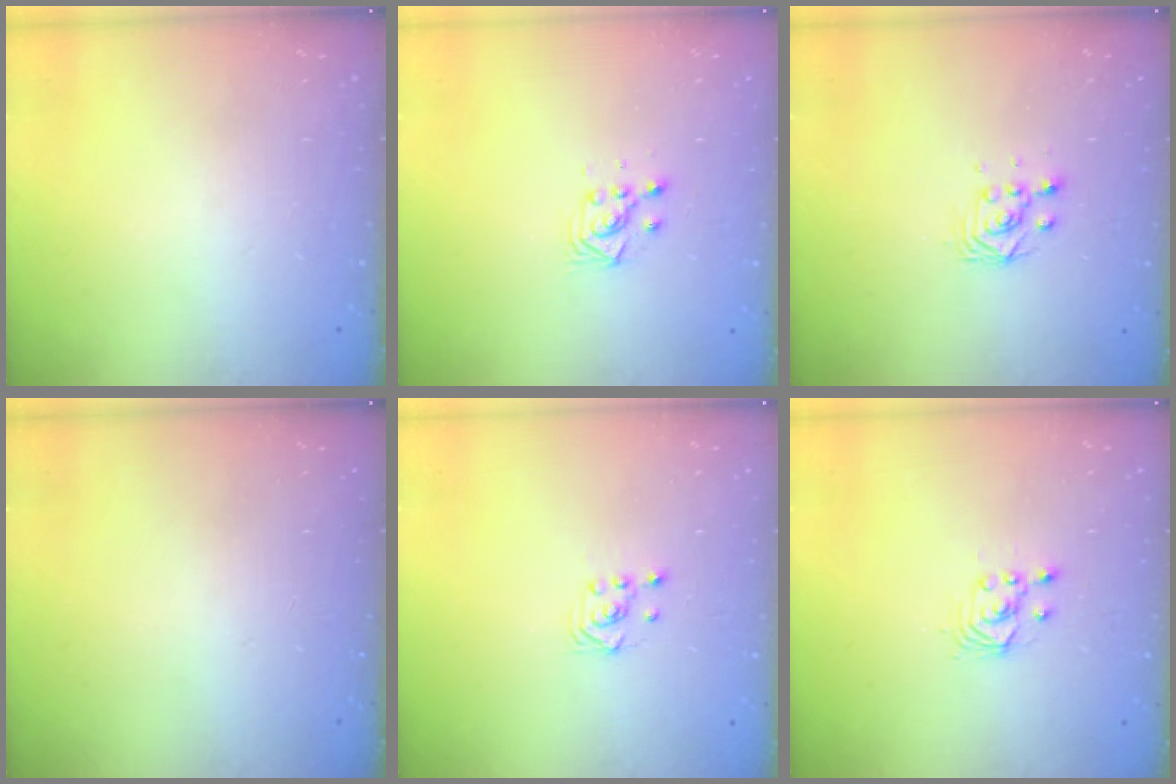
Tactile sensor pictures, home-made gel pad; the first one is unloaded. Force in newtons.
{"total": 3.5, "press": 3.4, "slide": 1.1}
{"total": 2.8, "press": 2.5, "slide": 1.3}
{"total": 0.0}
{"total": 2.9, "press": 2.6, "slide": 1.4}
{"total": 2.5, "press": 2.5, "slide": 0.2}